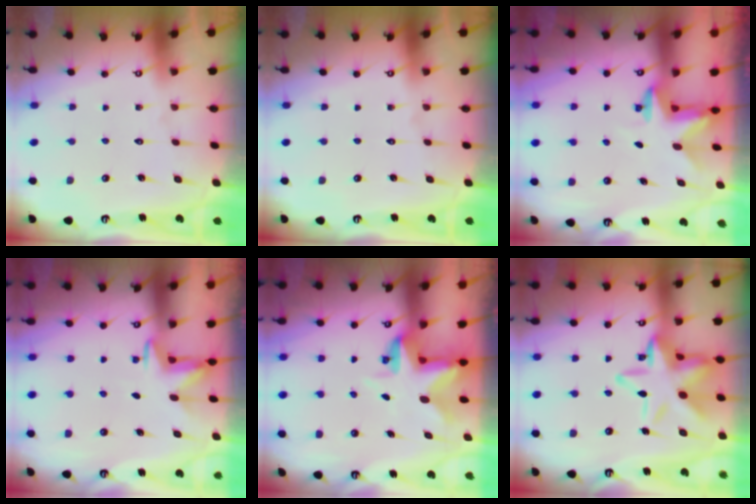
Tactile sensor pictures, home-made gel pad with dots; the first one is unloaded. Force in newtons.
{"total": 0.0}
{"total": 2.4, "press": 2.4, "slide": 0.4}
{"total": 3.1, "press": 3.0, "slide": 0.7}
{"total": 4.8, "press": 4.8, "slide": 0.2}
{"total": 16.5, "press": 16.4, "slide": 2.1}